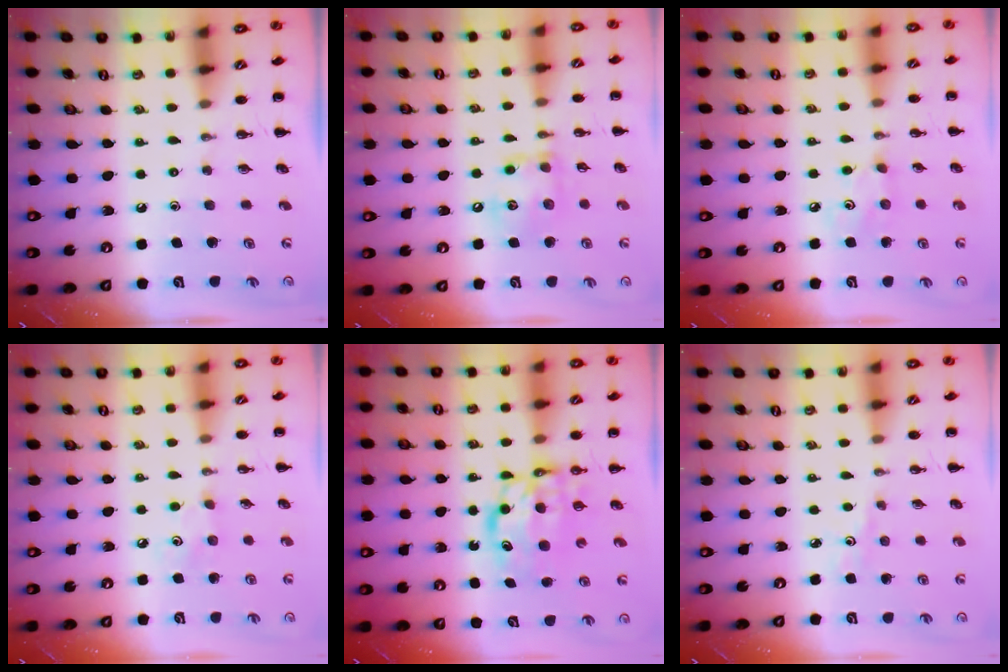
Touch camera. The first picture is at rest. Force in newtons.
{"total": 11.7, "press": 11.6, "slide": 1.5}
{"total": 3.0, "press": 2.8, "slide": 0.9}
{"total": 3.6, "press": 3.5, "slide": 1.0}
{"total": 7.1, "press": 7.0, "slide": 1.1}
{"total": 2.2, "press": 2.1, "slide": 0.7}